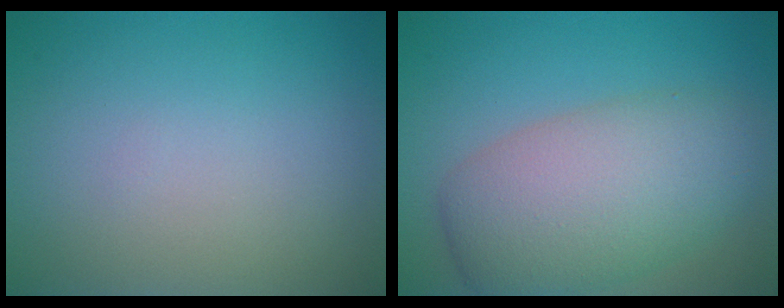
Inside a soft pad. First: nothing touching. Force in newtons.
{"total": 7.7, "press": 7.7, "slide": 0.7}